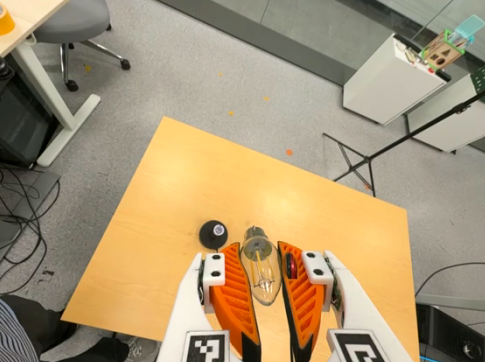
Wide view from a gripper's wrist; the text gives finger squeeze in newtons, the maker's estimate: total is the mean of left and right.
{"total": 22.5, "left": 27.2, "right": 17.7}